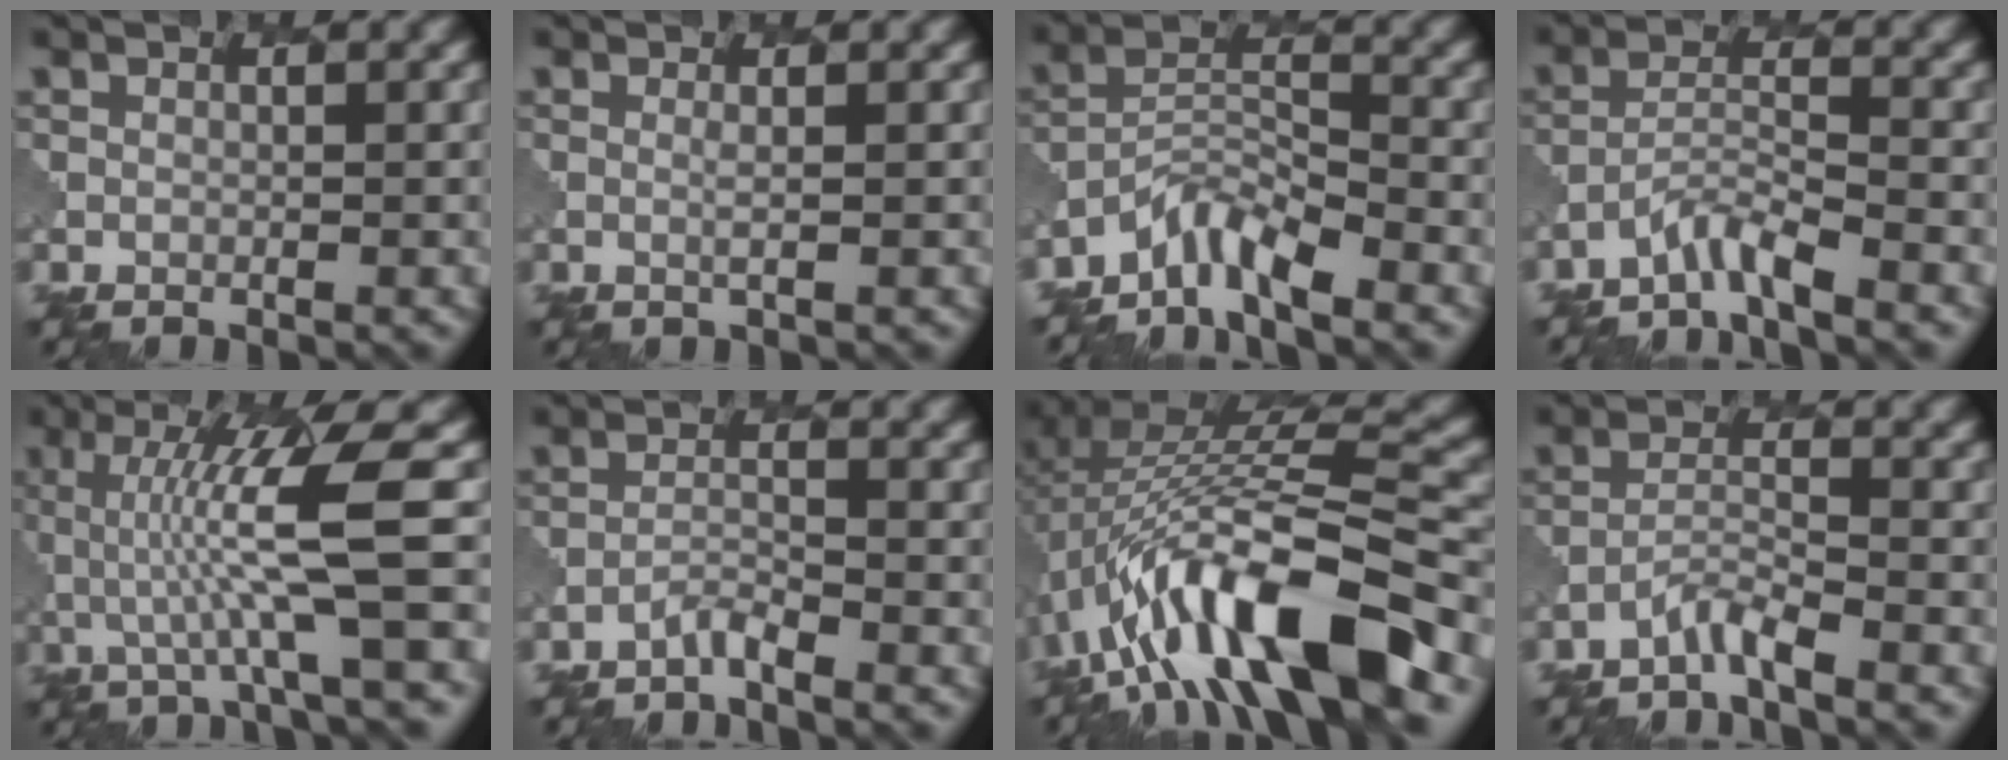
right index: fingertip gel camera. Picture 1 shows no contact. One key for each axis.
{"total": 0.9, "fx": 0.4, "fy": 0.3, "fz": 0.8, "tx": -0.013, "ty": -0.004, "tz": 0.005}
{"total": 4.2, "fx": -3.7, "fy": 0.9, "fz": 1.9, "tx": -0.034, "ty": -0.001, "tz": -0.079}
{"total": 2.8, "fx": -2.5, "fy": 0.1, "fz": 1.2, "tx": -0.025, "ty": 0.003, "tz": -0.059}
{"total": 7.2, "fx": 0.1, "fy": 1.1, "fz": 7.2, "tx": -0.128, "ty": 0.003, "tz": 0.006}
{"total": 1.4, "fx": -1.4, "fy": 0.1, "fz": 0.3, "tx": -0.005, "ty": 0.003, "tz": -0.032}
{"total": 13.1, "fx": -5.8, "fy": 4.4, "fz": 10.8, "tx": -0.174, "ty": 0.015, "tz": -0.087}
{"total": 2.3, "fx": -2.1, "fy": 0.0, "fz": 0.9, "tx": -0.020, "ty": 0.003, "tz": -0.050}